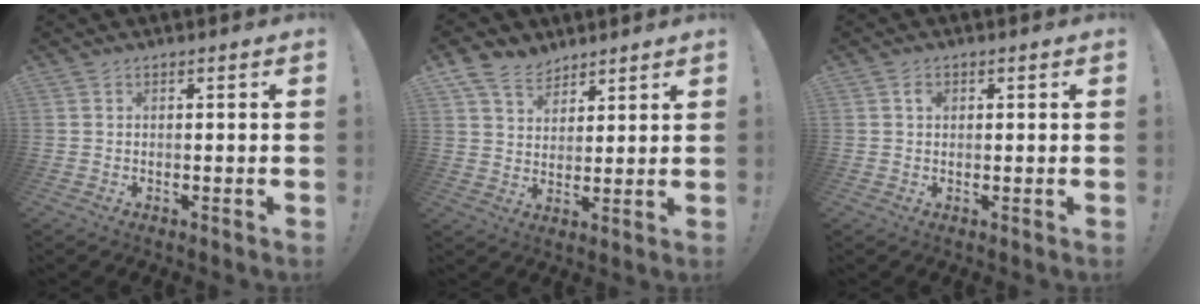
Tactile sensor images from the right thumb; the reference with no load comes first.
{"total": 8.7, "force": [6.4, 5.3, 2.4], "torque": [-0.050, -0.037, 0.128]}
{"total": 1.5, "force": [0.5, 1.1, 0.8], "torque": [-0.009, 0.003, 0.006]}